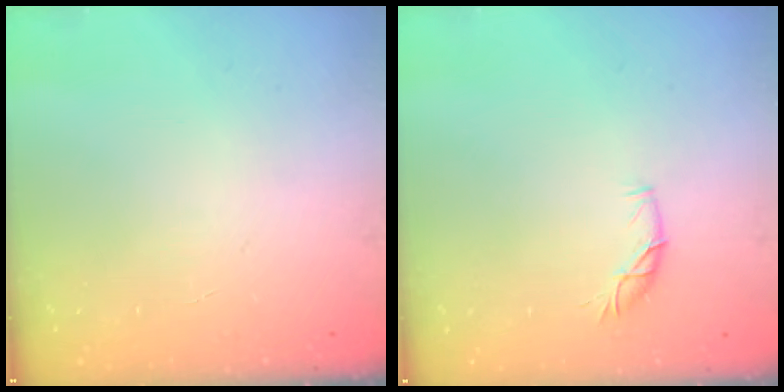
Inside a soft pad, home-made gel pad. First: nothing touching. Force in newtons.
{"total": 6.1, "press": 6.1, "slide": 0.6}